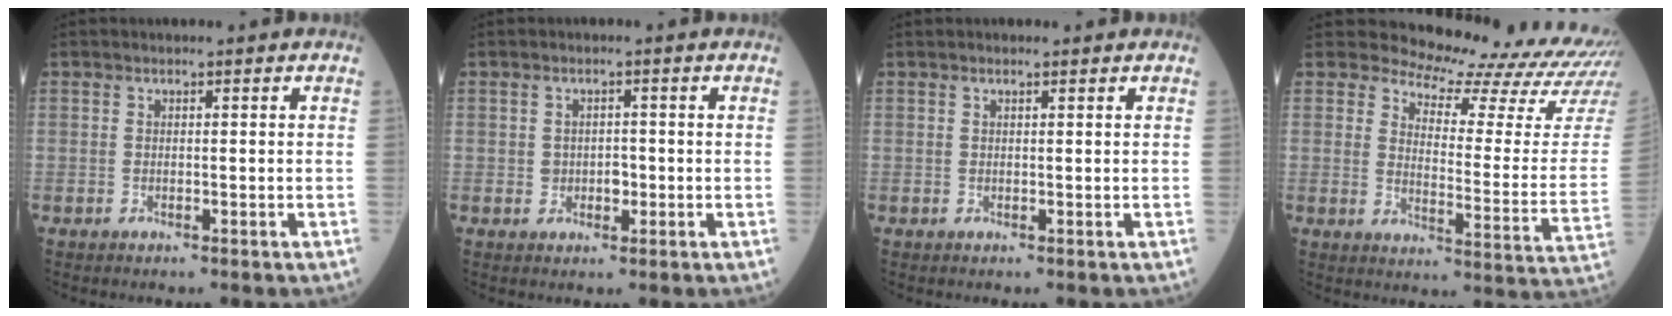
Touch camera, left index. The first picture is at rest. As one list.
[{"total": 2.0, "force": [-0.2, 1.6, 1.2], "torque": [-0.016, 0.003, -0.001]}, {"total": 1.1, "force": [0.9, 0.0, 0.5], "torque": [-0.012, 0.011, 0.017]}, {"total": 18.1, "force": [17.6, 0.9, 3.8], "torque": [-0.053, -0.132, 0.190]}]